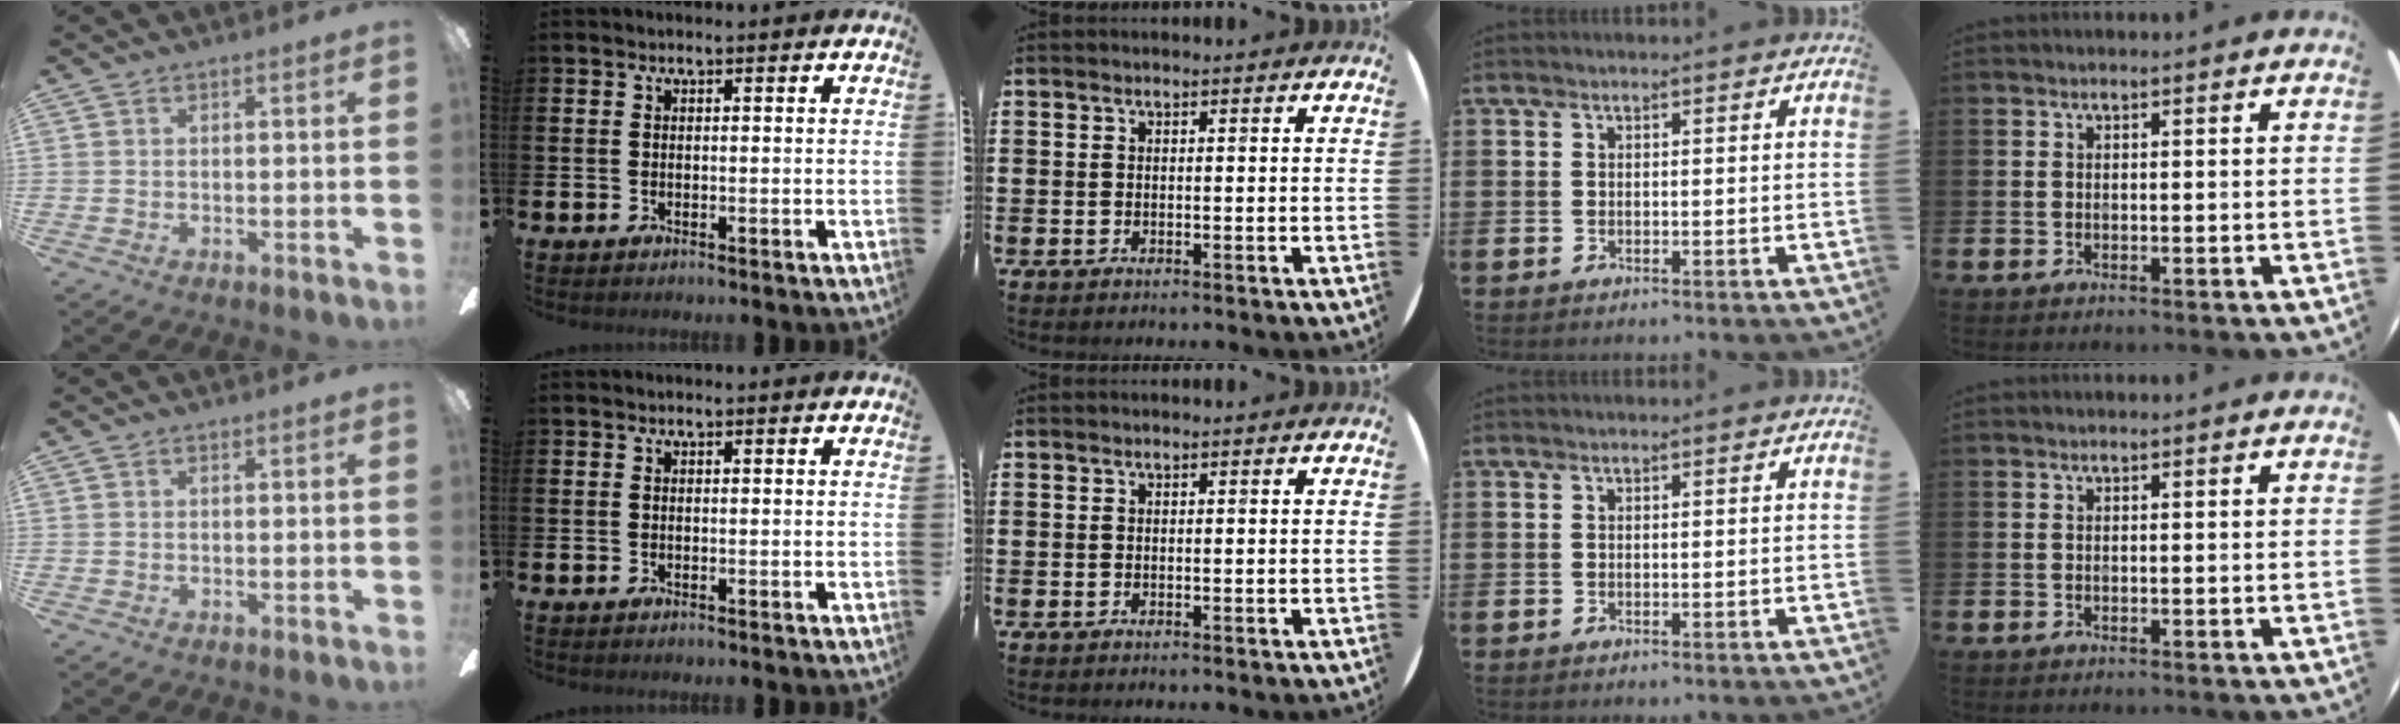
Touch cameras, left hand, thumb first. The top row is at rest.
{}